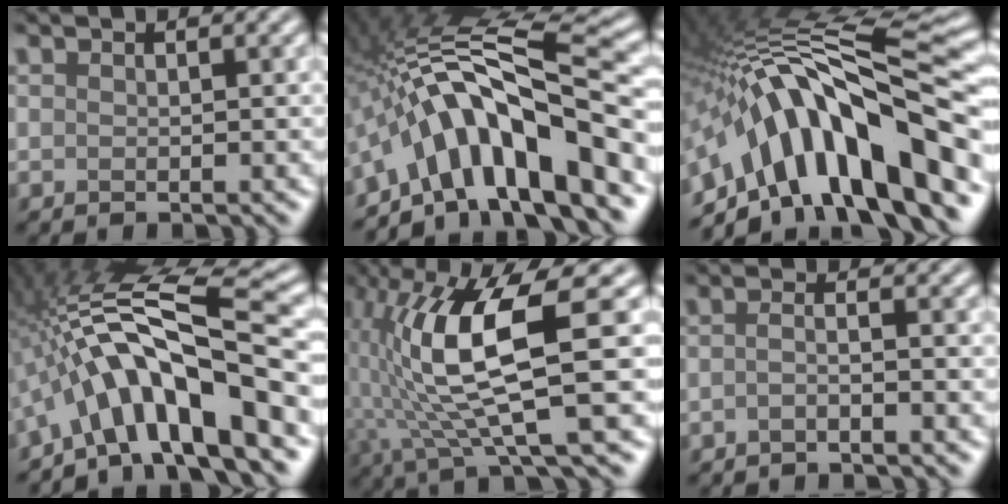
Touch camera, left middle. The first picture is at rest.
{"total": 12.4, "force": [-5.1, 3.2, 10.9], "torque": [-0.167, 0.030, -0.080]}
{"total": 15.2, "force": [-5.4, 5.0, 13.3], "torque": [-0.208, 0.045, -0.077]}
{"total": 12.0, "force": [-3.8, 2.8, 11.1], "torque": [-0.180, 0.033, -0.055]}
{"total": 9.8, "force": [0.2, 2.0, 9.5], "torque": [-0.184, 0.005, 0.018]}
{"total": 1.2, "force": [-0.8, 0.1, 0.9], "torque": [-0.012, 0.003, -0.017]}